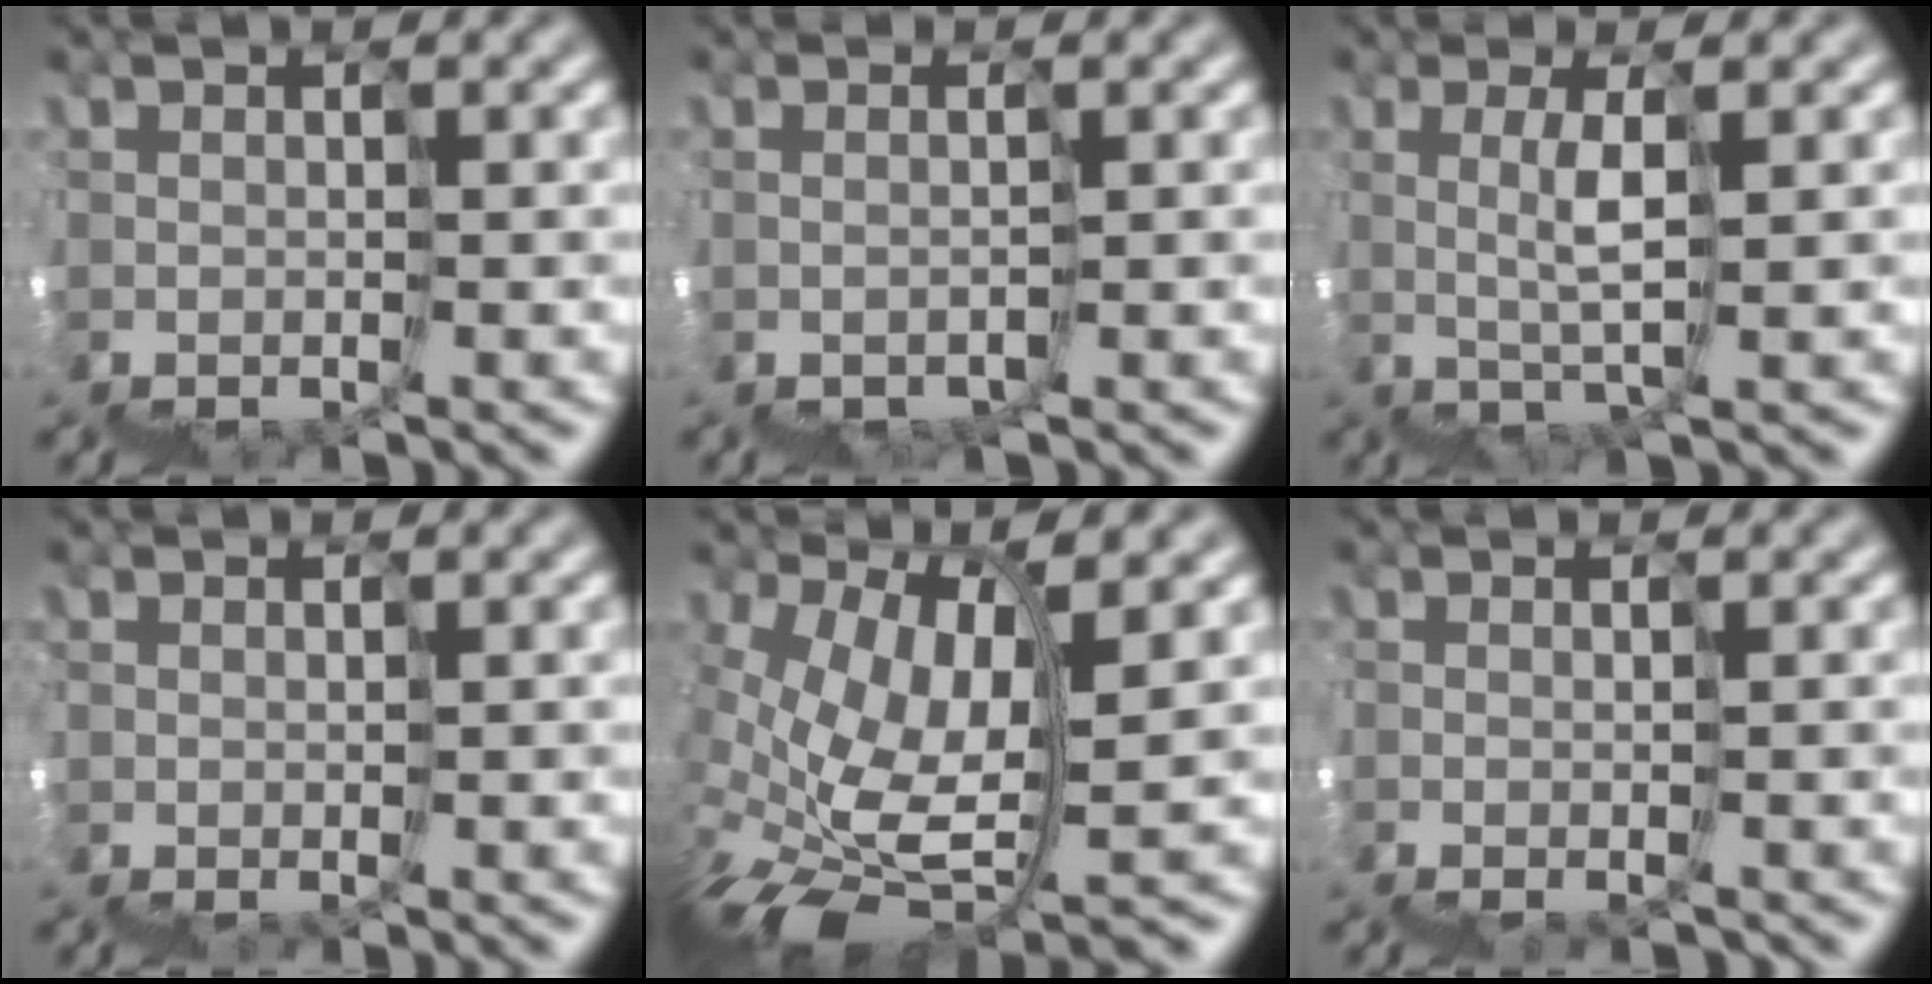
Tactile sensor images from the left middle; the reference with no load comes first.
{"total": 1.2, "force": [-1.2, -0.3, 0.0], "torque": [-0.003, -0.001, -0.024]}
{"total": 1.9, "force": [1.1, -1.3, -0.8], "torque": [0.016, 0.021, 0.016]}
{"total": 0.6, "force": [0.0, 0.4, 0.4], "torque": [-0.005, -0.001, 0.001]}
{"total": 5.1, "force": [-0.1, 1.6, 4.9], "torque": [-0.121, 0.006, 0.004]}
{"total": 3.4, "force": [-1.3, 1.2, 2.9], "torque": [-0.035, -0.014, -0.010]}